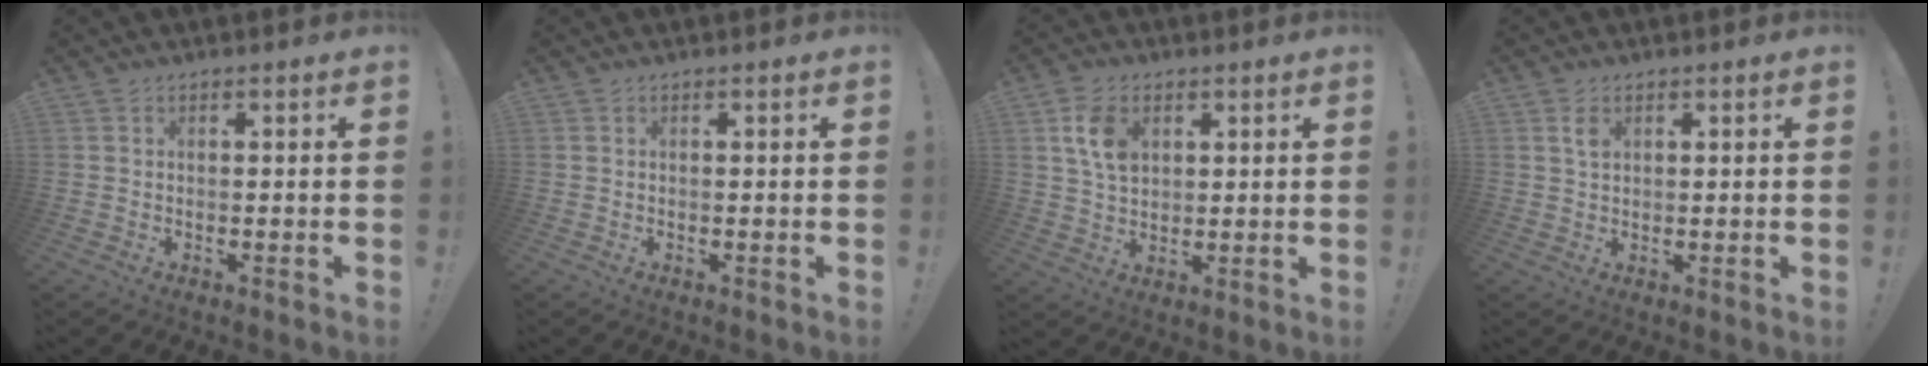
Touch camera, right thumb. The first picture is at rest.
{"total": 0.0}
{"total": 9.1, "force": [3.1, 6.3, 5.7], "torque": [-0.100, 0.002, 0.061]}
{"total": 2.8, "force": [1.2, 1.7, 1.9], "torque": [-0.025, -0.004, 0.019]}